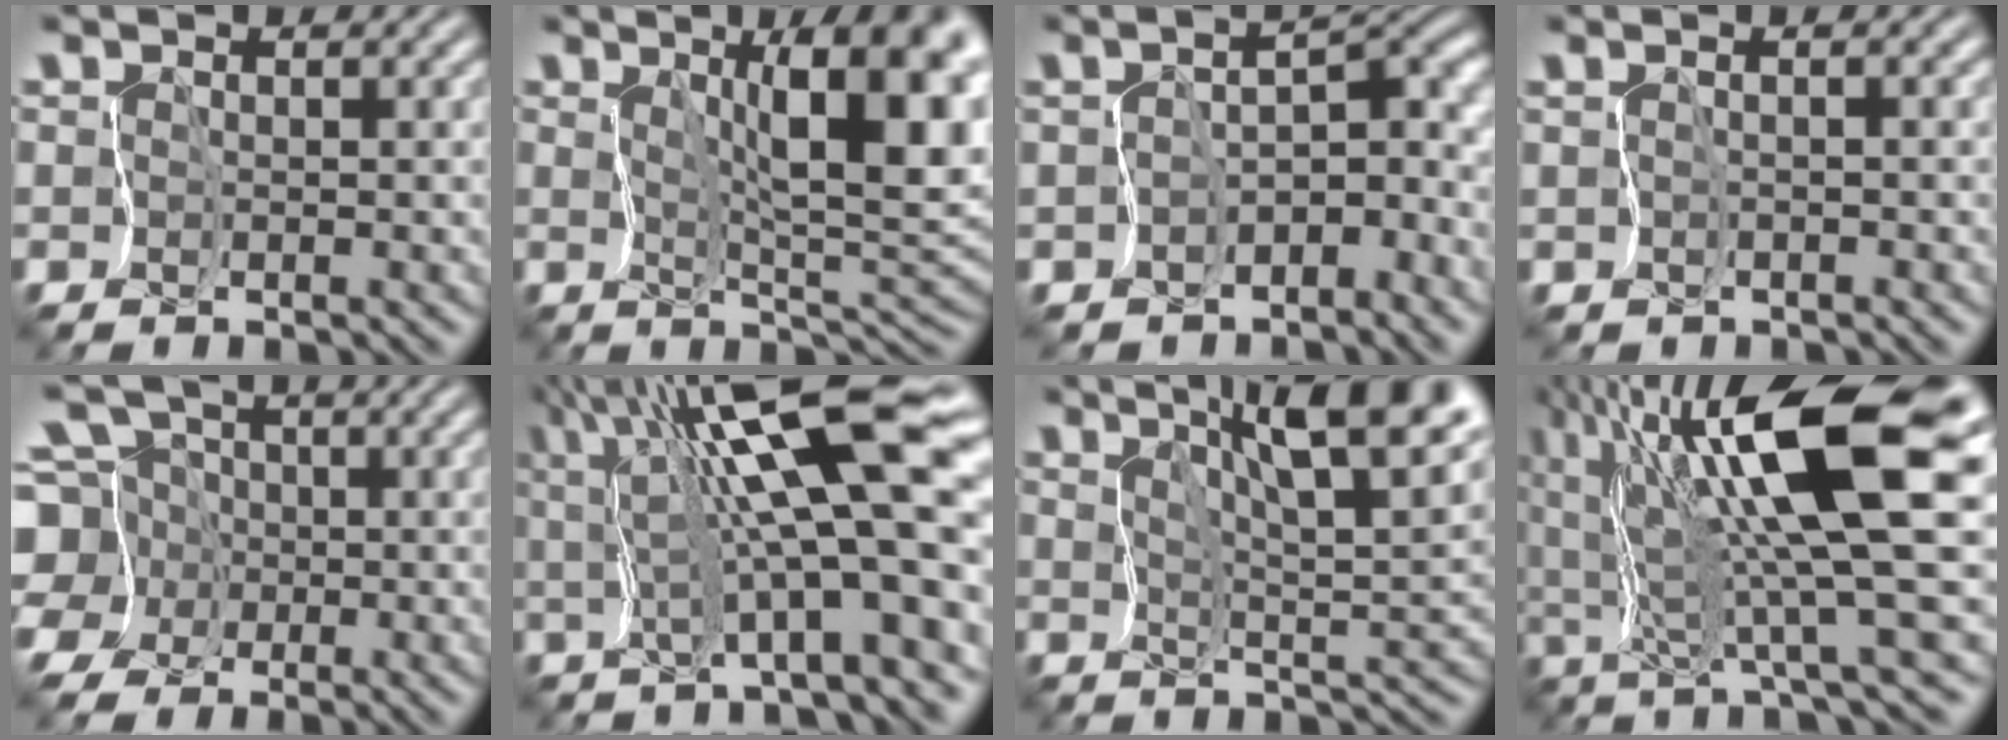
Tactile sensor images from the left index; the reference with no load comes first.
{"total": 11.1, "force": [3.2, 3.4, 10.1], "torque": [-0.133, 0.007, 0.044]}
{"total": 4.4, "force": [-3.3, 1.6, 2.3], "torque": [-0.024, 0.000, -0.058]}
{"total": 0.6, "force": [-0.4, -0.5, 0.0], "torque": [-0.010, -0.005, -0.001]}
{"total": 8.3, "force": [-0.1, 7.7, 3.0], "torque": [-0.113, 0.024, -0.041]}
{"total": 14.3, "force": [3.9, 1.9, 13.6], "torque": [-0.214, 0.014, 0.067]}
{"total": 10.6, "force": [6.1, 1.6, 8.5], "torque": [-0.125, 0.012, 0.085]}
{"total": 14.4, "force": [4.7, 1.3, 13.6], "torque": [-0.247, 0.009, 0.086]}